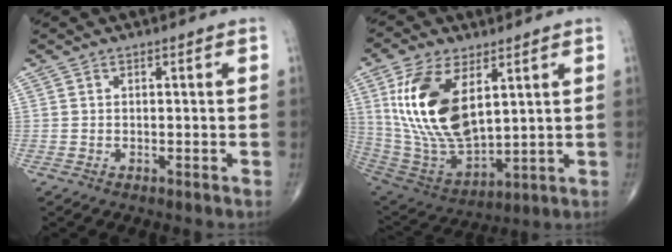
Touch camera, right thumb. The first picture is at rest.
{"total": 19.8, "force": [6.0, 10.1, 15.9], "torque": [-0.301, -0.029, 0.127]}